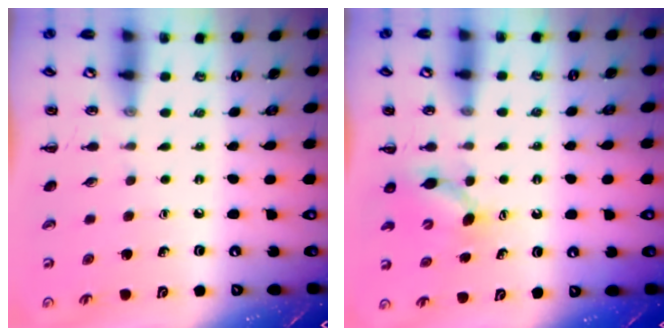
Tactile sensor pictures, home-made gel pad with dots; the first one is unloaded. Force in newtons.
{"total": 4.6, "press": 4.4, "slide": 1.2}